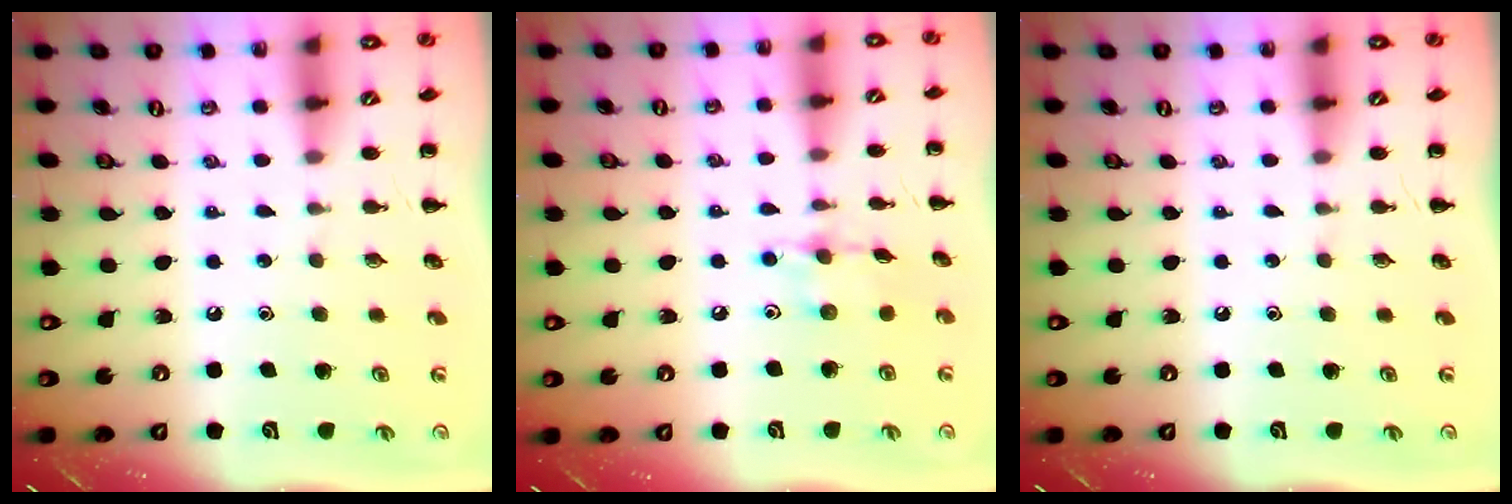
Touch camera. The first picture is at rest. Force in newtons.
{"total": 6.5, "press": 6.5, "slide": 1.0}
{"total": 0.0}